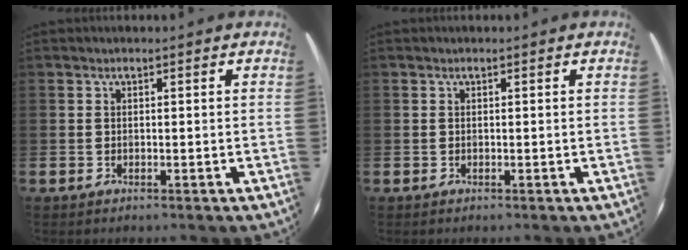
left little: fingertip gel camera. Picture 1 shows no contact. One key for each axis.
{"total": 0.0}